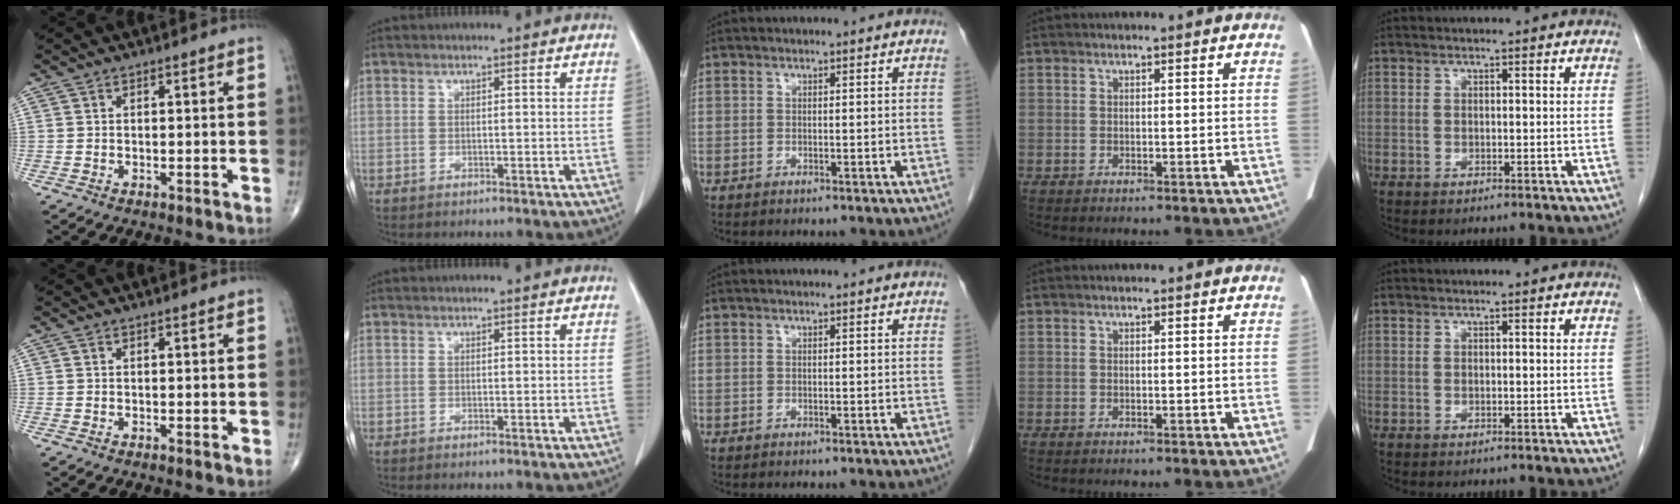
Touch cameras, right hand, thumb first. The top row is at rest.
{}